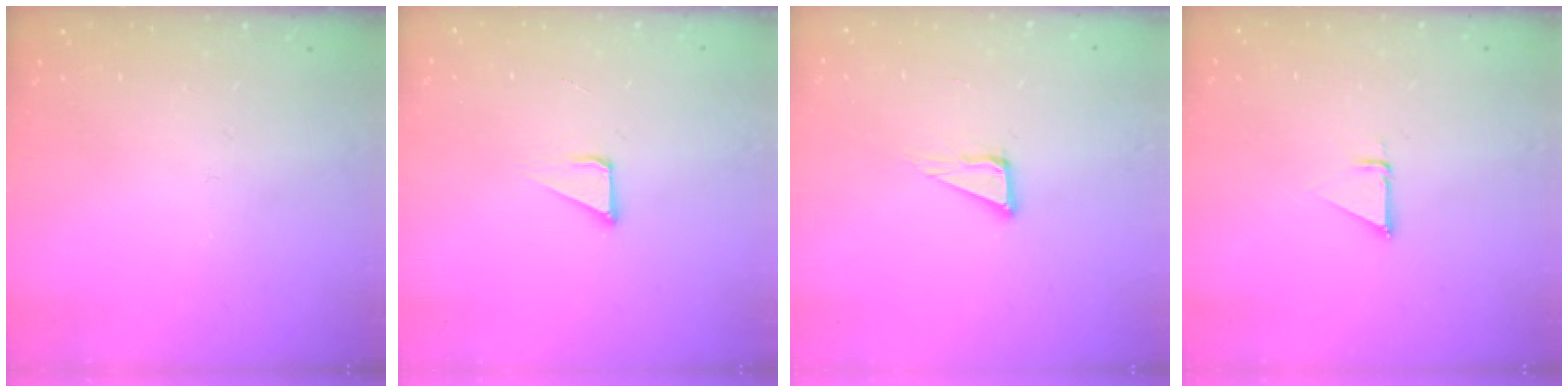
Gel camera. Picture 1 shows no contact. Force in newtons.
{"total": 2.2, "press": 2.2, "slide": 0.2}
{"total": 5.0, "press": 5.0, "slide": 0.2}
{"total": 1.4, "press": 1.4, "slide": 0.0}